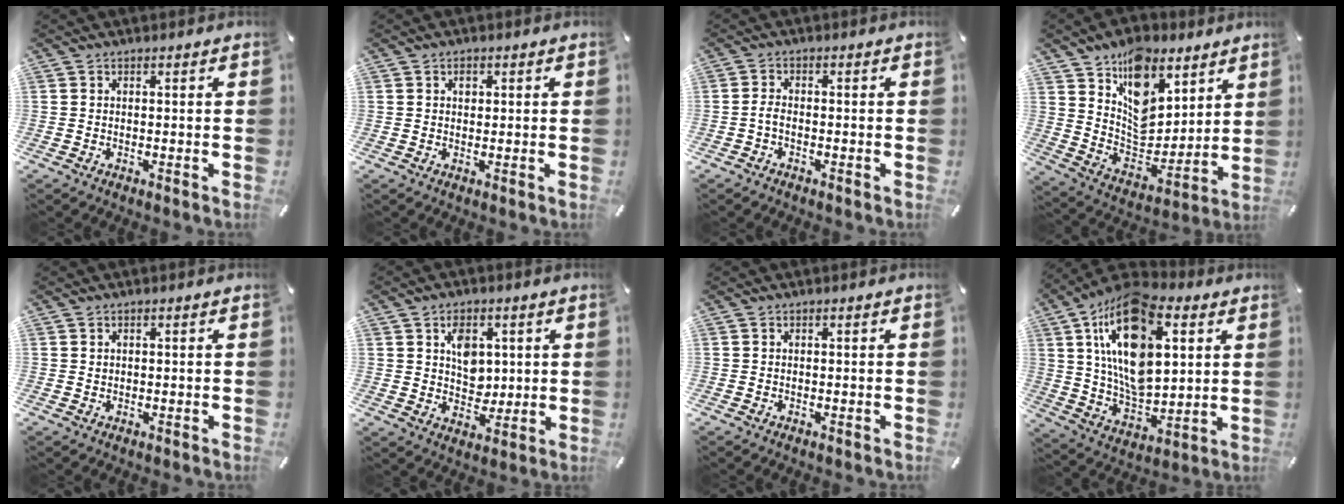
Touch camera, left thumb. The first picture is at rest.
{"total": 1.4, "force": [0.3, 1.2, 0.6], "torque": [0.001, -0.002, 0.002]}
{"total": 2.1, "force": [-1.0, 1.0, 1.5], "torque": [-0.036, 0.002, -0.020]}
{"total": 13.7, "force": [7.9, 9.4, 5.9], "torque": [-0.087, -0.068, 0.151]}
{"total": 0.6, "force": [0.1, 0.5, 0.1], "torque": [-0.001, 0.004, 0.002]}
{"total": 7.0, "force": [2.0, 5.8, 3.5], "torque": [-0.044, -0.002, 0.032]}
{"total": 0.0}
{"total": 21.8, "force": [8.0, 12.6, 15.9], "torque": [-0.324, -0.025, 0.132]}